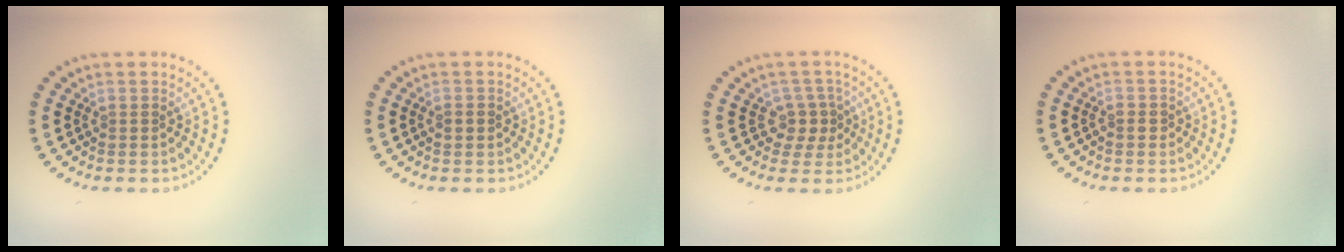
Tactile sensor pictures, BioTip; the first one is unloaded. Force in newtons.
{"total": 1.3, "press": 1.3, "slide": 0.1}
{"total": 2.4, "press": 1.8, "slide": 1.5}
{"total": 0.6, "press": 0.6, "slide": 0.3}